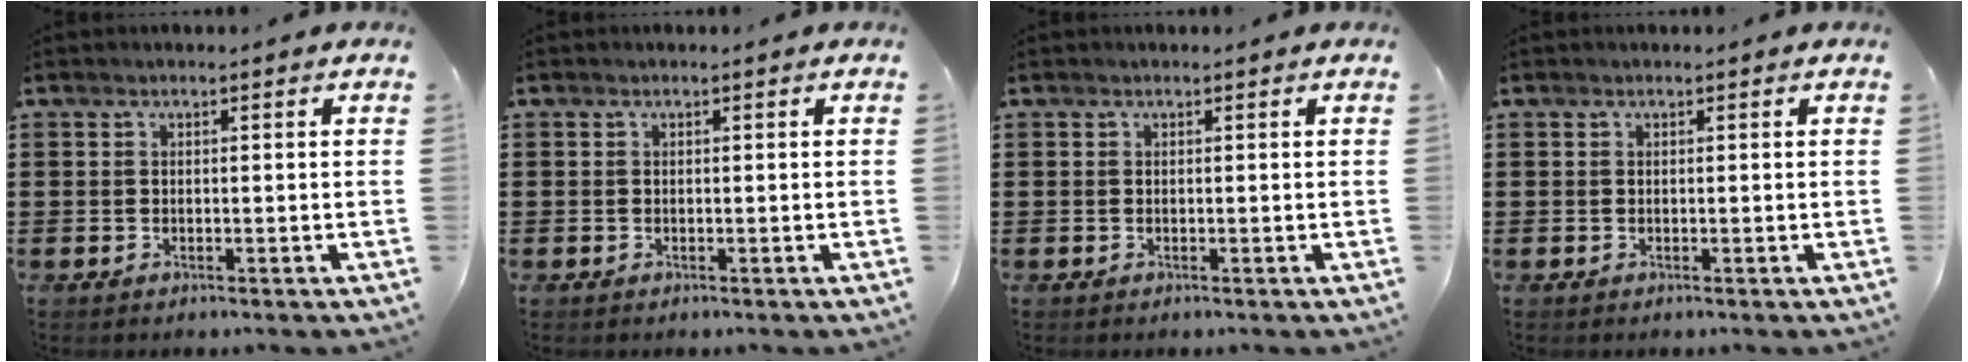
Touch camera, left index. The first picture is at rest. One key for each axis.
{"total": 0.0}
{"total": 0.0}
{"total": 0.0}